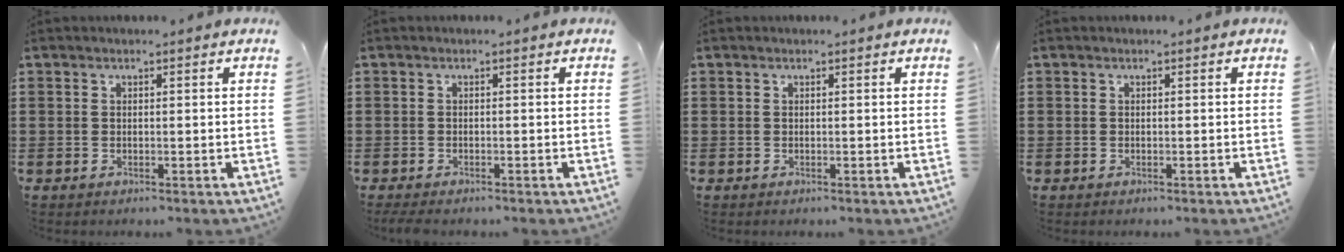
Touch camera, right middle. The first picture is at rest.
{"total": 0.7, "force": [-0.7, 0.1, 0.2], "torque": [-0.007, -0.005, -0.013]}
{"total": 0.0}
{"total": 0.0}